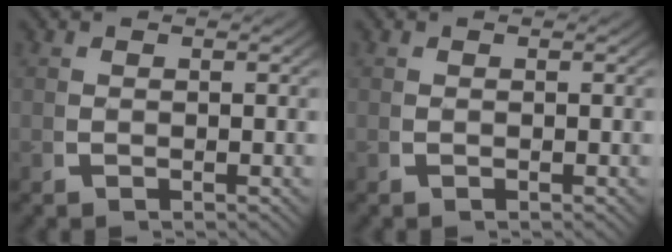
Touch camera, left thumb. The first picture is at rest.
{"total": 0.0}